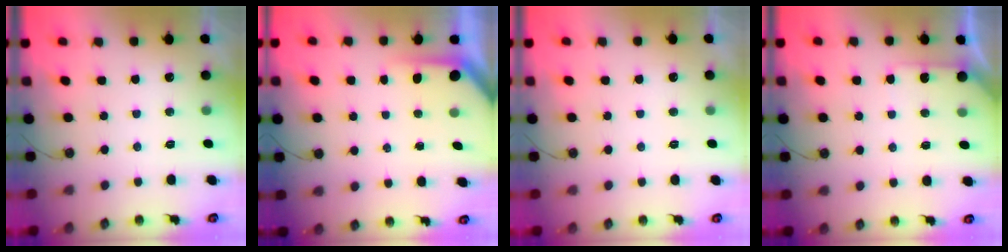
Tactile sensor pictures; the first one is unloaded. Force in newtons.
{"total": 4.0, "press": 4.0, "slide": 0.4}
{"total": 0.0}
{"total": 4.0, "press": 3.9, "slide": 0.5}